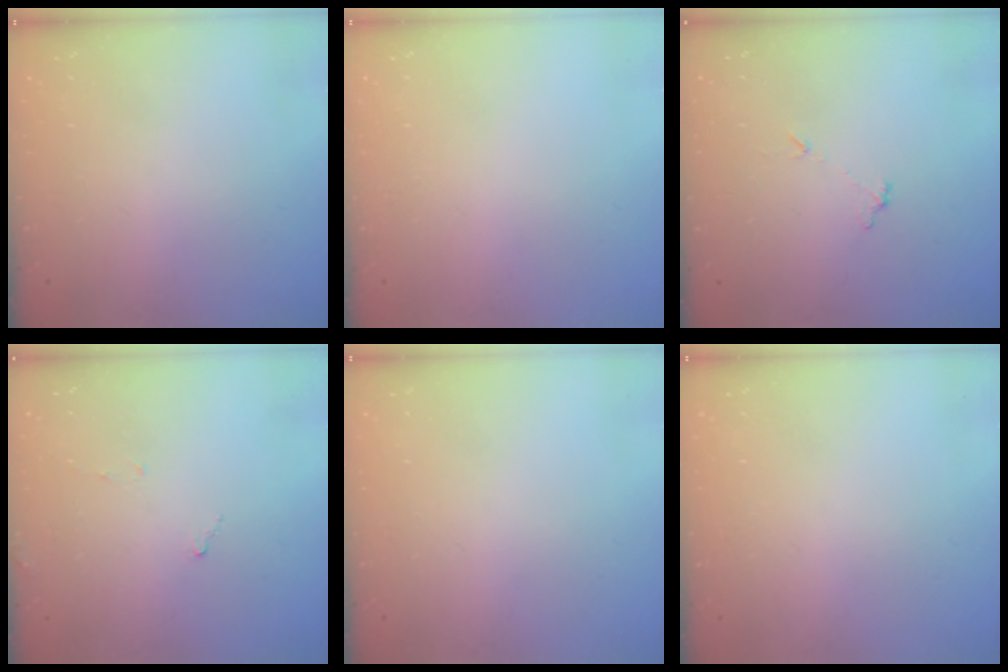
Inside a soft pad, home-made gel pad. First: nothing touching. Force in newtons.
{"total": 0.0}
{"total": 5.6, "press": 5.6, "slide": 0.3}
{"total": 7.6, "press": 7.6, "slide": 0.4}
{"total": 0.0}
{"total": 0.0}